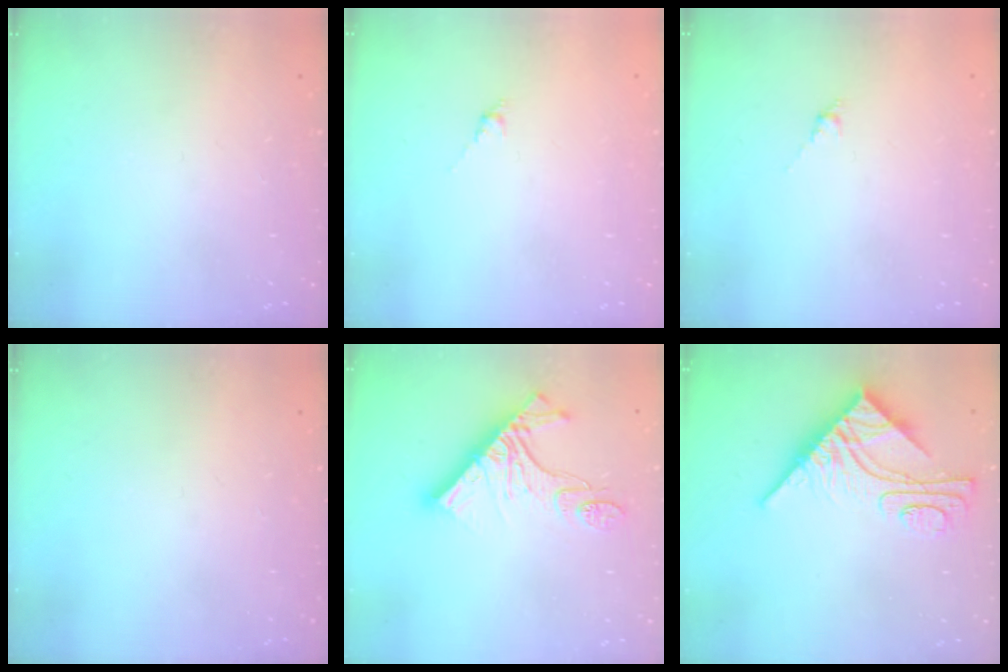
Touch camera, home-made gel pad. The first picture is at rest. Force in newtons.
{"total": 0.0}
{"total": 0.0}
{"total": 0.0}
{"total": 14.3, "press": 14.3, "slide": 1.5}
{"total": 10.9, "press": 10.8, "slide": 1.0}